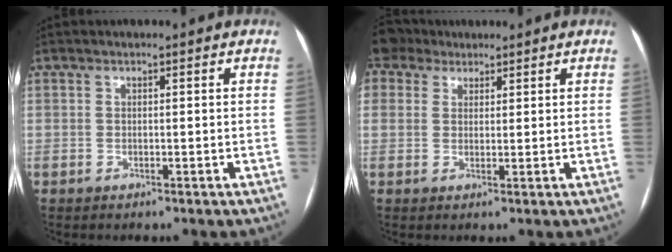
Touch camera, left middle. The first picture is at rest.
{"total": 5.5, "force": [4.1, 3.5, 0.7], "torque": [-0.020, 0.031, 0.082]}